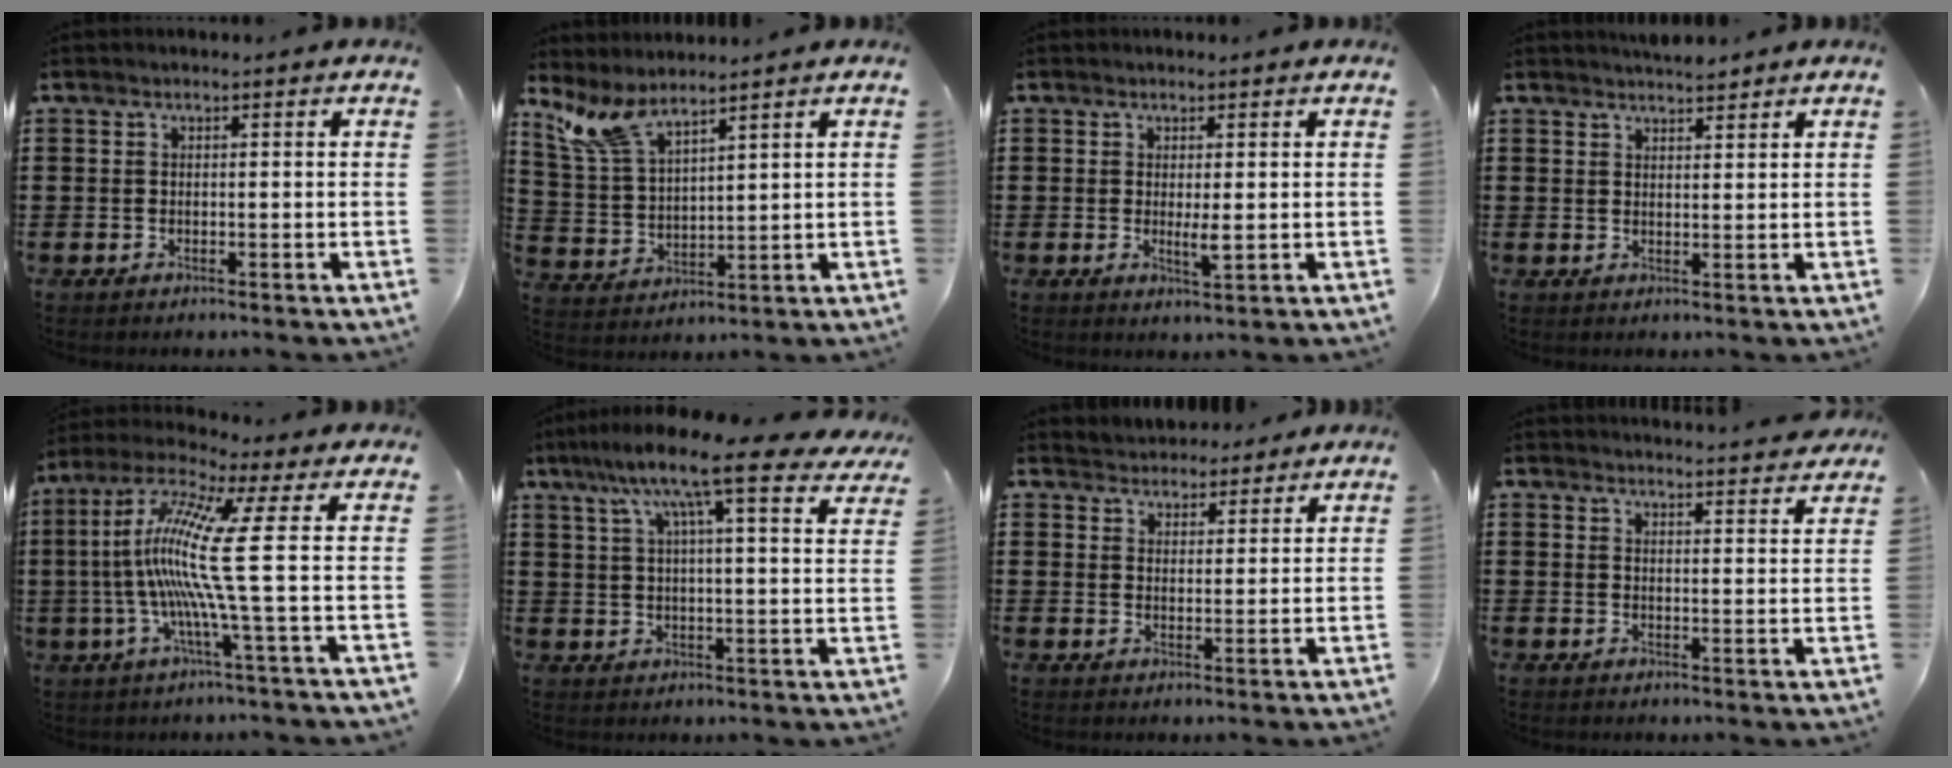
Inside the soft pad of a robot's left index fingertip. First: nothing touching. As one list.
[{"total": 7.4, "force": [6.0, 1.6, 3.9], "torque": [-0.105, -0.019, 0.110]}, {"total": 2.7, "force": [0.1, 0.5, 2.7], "torque": [-0.049, -0.003, 0.003]}, {"total": 2.6, "force": [2.6, 0.2, 0.5], "torque": [-0.015, -0.003, 0.048]}, {"total": 13.1, "force": [-0.2, -0.8, 13.0], "torque": [-0.302, -0.027, -0.031]}, {"total": 12.2, "force": [8.7, 1.5, 8.4], "torque": [-0.167, -0.028, 0.140]}, {"total": 3.5, "force": [3.2, 1.1, -0.7], "torque": [-0.001, -0.009, 0.061]}, {"total": 3.3, "force": [3.3, -0.5, 0.1], "torque": [-0.007, -0.023, 0.058]}]